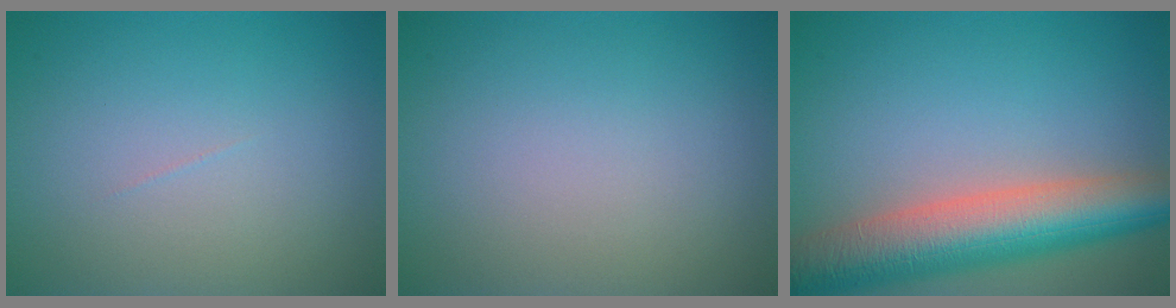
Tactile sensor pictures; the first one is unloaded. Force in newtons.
{"total": 0.0}
{"total": 9.3, "press": 9.2, "slide": 0.6}